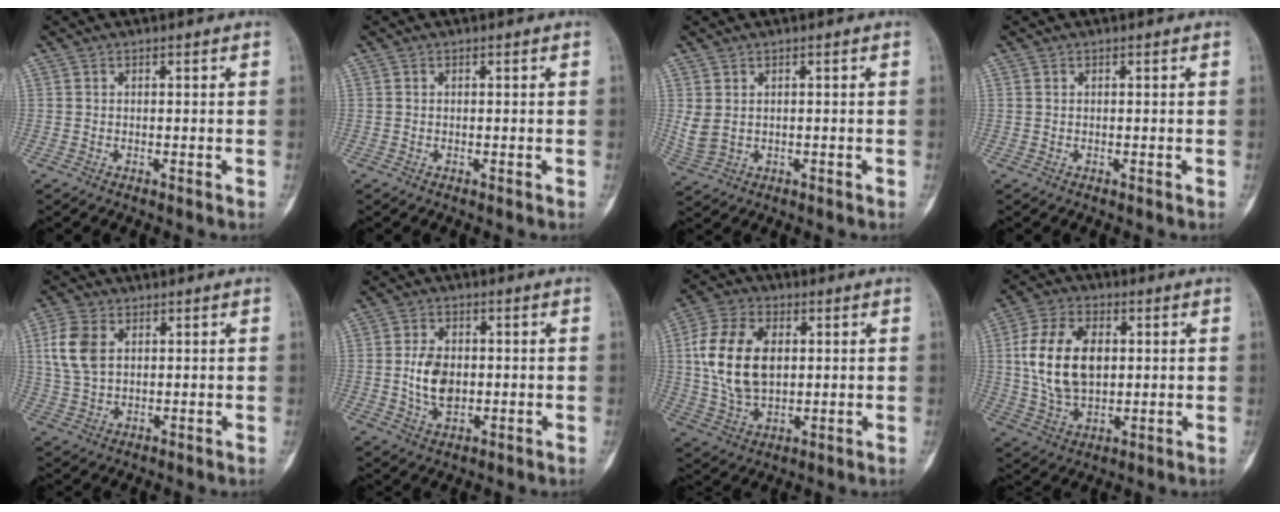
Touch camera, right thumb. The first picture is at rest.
{"total": 0.0}
{"total": 3.6, "force": [0.6, 2.6, 2.5], "torque": [-0.061, 0.000, 0.023]}
{"total": 0.0}
{"total": 8.2, "force": [2.2, 5.4, 5.7], "torque": [-0.120, 0.000, 0.049]}
{"total": 7.6, "force": [-0.3, 5.1, 5.6], "torque": [-0.091, 0.000, -0.001]}
{"total": 15.1, "force": [2.2, 9.7, 11.4], "torque": [-0.208, 0.002, 0.042]}
{"total": 15.2, "force": [2.1, 9.6, 11.6], "torque": [-0.199, 0.001, 0.041]}